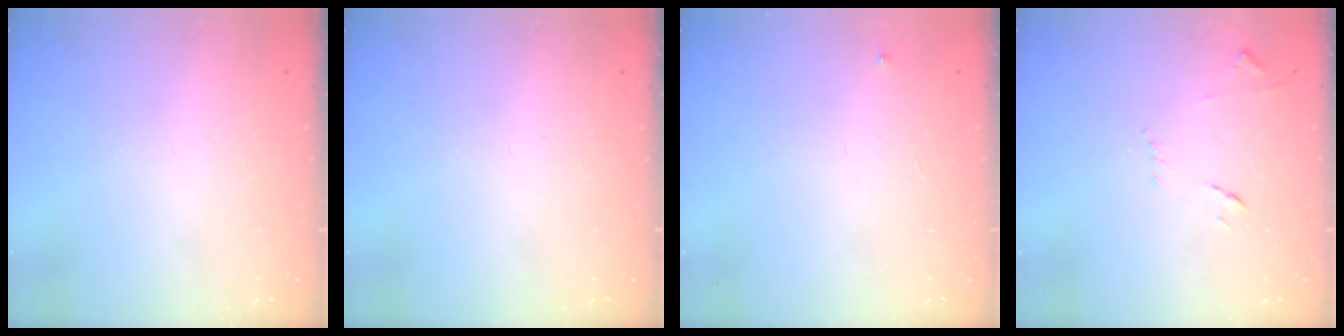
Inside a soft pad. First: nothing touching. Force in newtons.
{"total": 0.0}
{"total": 3.0, "press": 2.9, "slide": 0.4}
{"total": 7.8, "press": 7.8, "slide": 0.6}